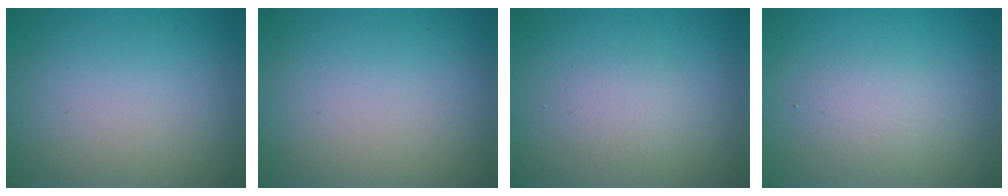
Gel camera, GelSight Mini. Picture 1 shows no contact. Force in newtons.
{"total": 0.0}
{"total": 1.5, "press": 1.5, "slide": 0.1}
{"total": 1.9, "press": 1.9, "slide": 0.1}